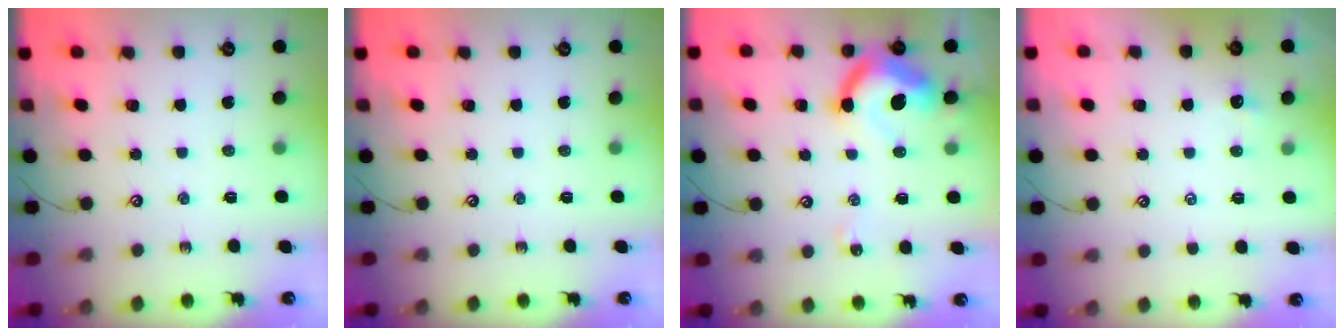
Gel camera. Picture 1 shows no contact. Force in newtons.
{"total": 0.0}
{"total": 12.3, "press": 12.3, "slide": 1.2}
{"total": 3.0, "press": 2.9, "slide": 0.3}